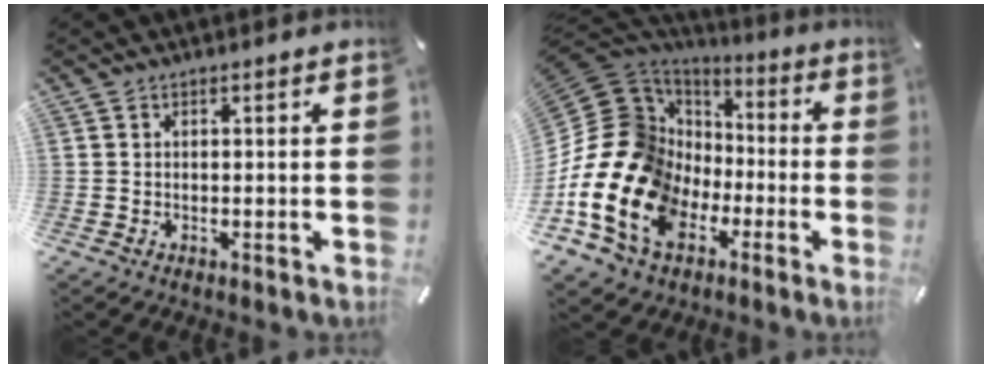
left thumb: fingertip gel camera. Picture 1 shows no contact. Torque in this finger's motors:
{"motor_torque": [1.27, 3.69, 1.46, 1.31, 0.34]}